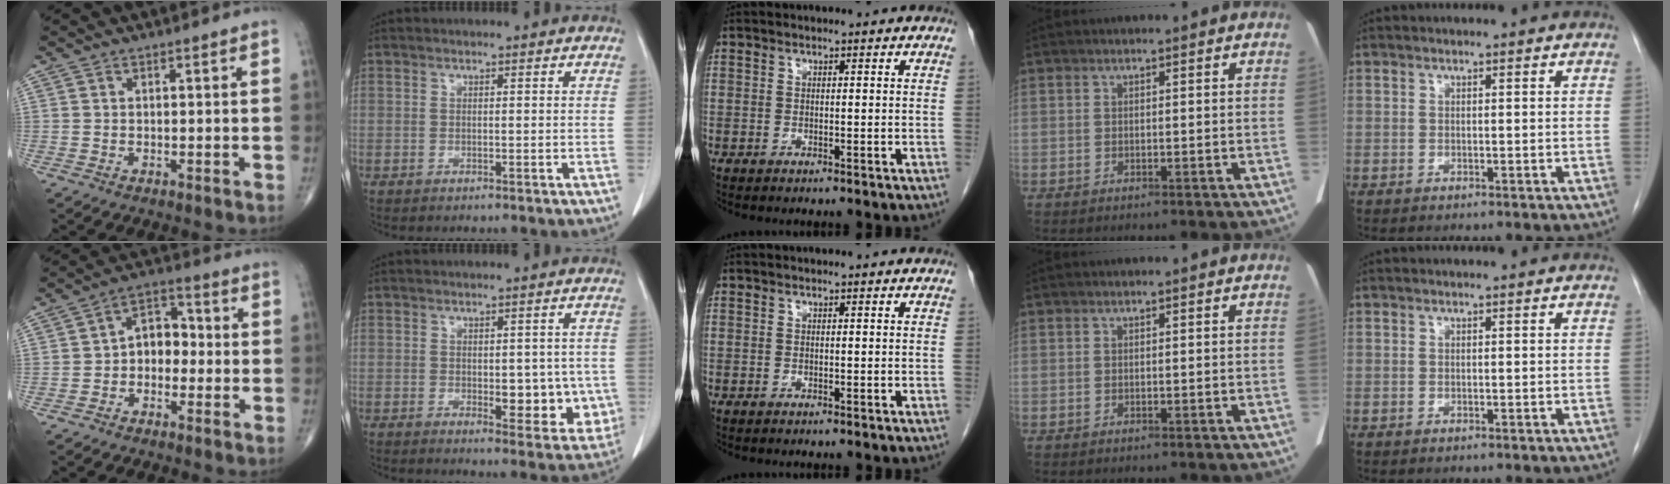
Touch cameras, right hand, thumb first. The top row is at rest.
{"thumb": {"total": 6.8, "force": [-1.0, 5.0, 4.5], "torque": [-0.038, 0.031, -0.034]}, "index": {"total": 8.2, "force": [-1.0, 4.2, 6.9], "torque": [-0.064, -0.001, -0.003]}}